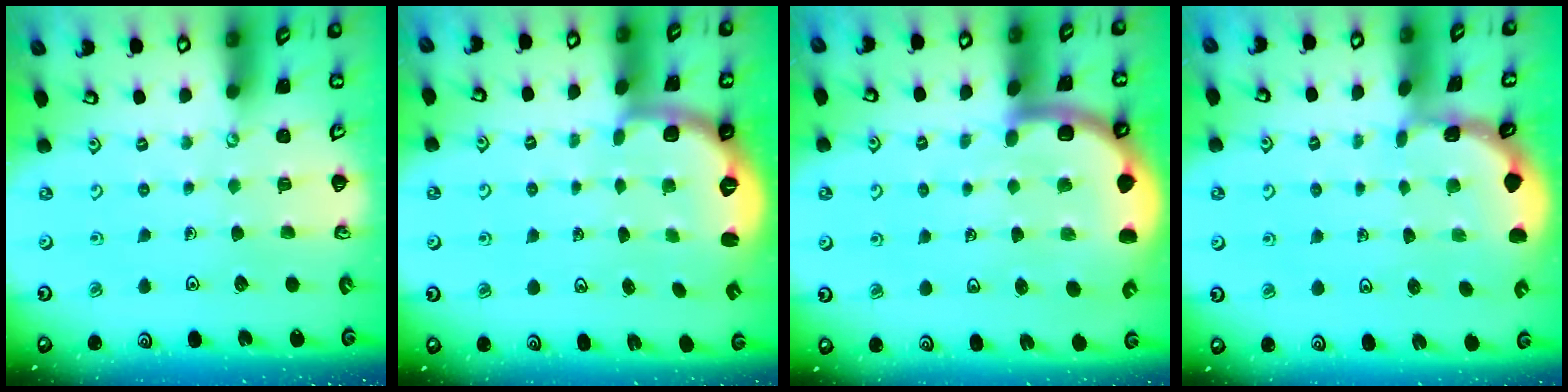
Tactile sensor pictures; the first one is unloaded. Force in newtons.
{"total": 2.7, "press": 1.7, "slide": 2.1}
{"total": 7.8, "press": 7.6, "slide": 1.8}
{"total": 1.2, "press": 1.2, "slide": 0.1}